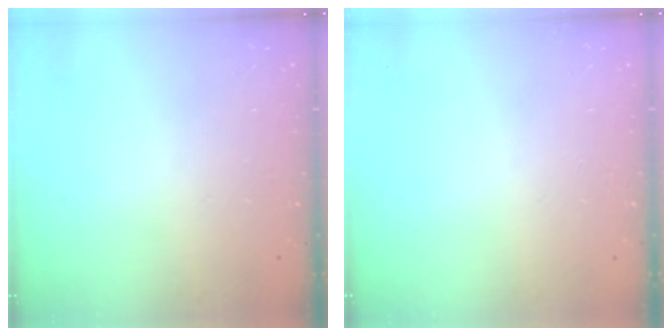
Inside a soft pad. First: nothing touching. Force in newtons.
{"total": 0.0}